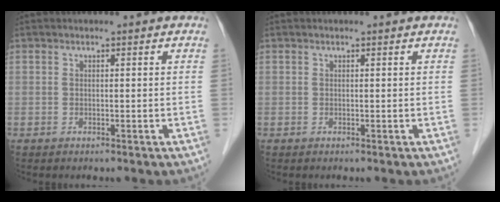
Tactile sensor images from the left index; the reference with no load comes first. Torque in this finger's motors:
{"motor_torque": [0.08, 0.00, -0.03, -0.01]}